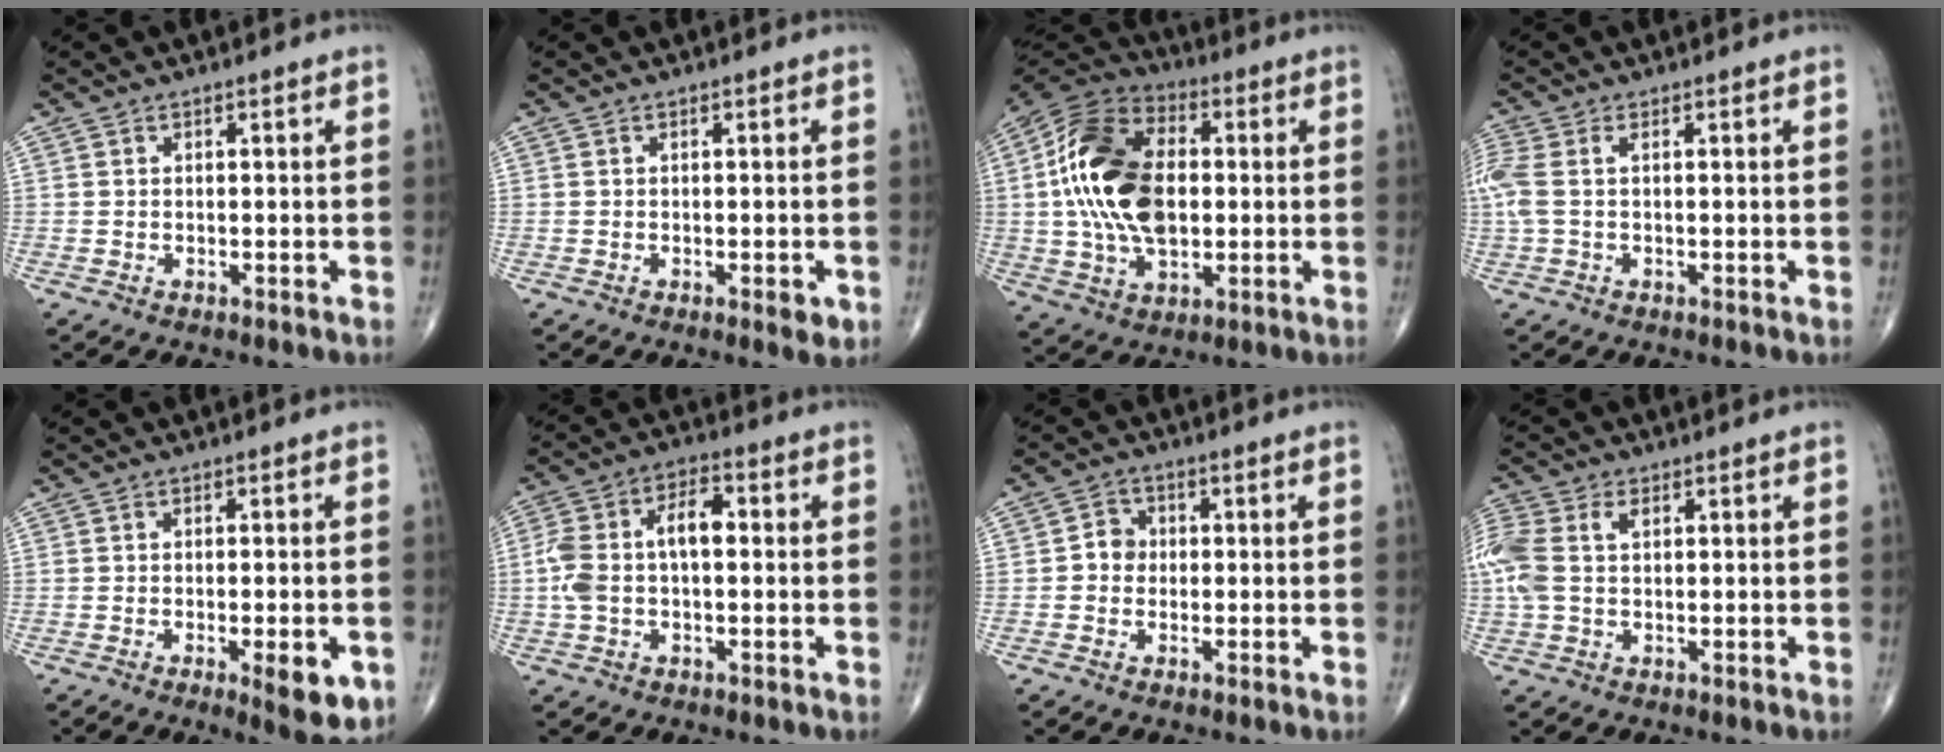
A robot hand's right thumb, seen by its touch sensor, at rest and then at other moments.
{"total": 2.5, "force": [-0.9, 0.9, 2.2], "torque": [-0.024, -0.003, -0.010]}
{"total": 20.8, "force": [1.2, 12.7, 16.4], "torque": [-0.306, 0.010, 0.017]}
{"total": 5.3, "force": [0.4, 2.5, 4.7], "torque": [-0.152, 0.017, 0.009]}
{"total": 8.0, "force": [-2.8, 2.5, 7.1], "torque": [-0.080, -0.006, -0.032]}
{"total": 10.5, "force": [0.1, 5.8, 8.8], "torque": [-0.186, 0.038, 0.000]}
{"total": 3.4, "force": [-0.2, 3.1, 1.5], "torque": [-0.007, 0.011, -0.013]}
{"total": 9.7, "force": [1.7, 6.2, 7.3], "torque": [-0.205, 0.028, 0.037]}